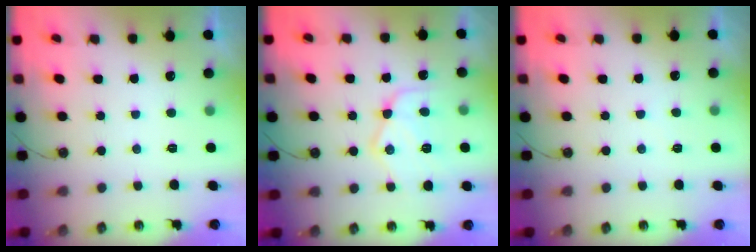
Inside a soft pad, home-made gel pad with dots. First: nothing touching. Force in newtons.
{"total": 15.1, "press": 15.0, "slide": 1.3}
{"total": 1.7, "press": 1.6, "slide": 0.4}